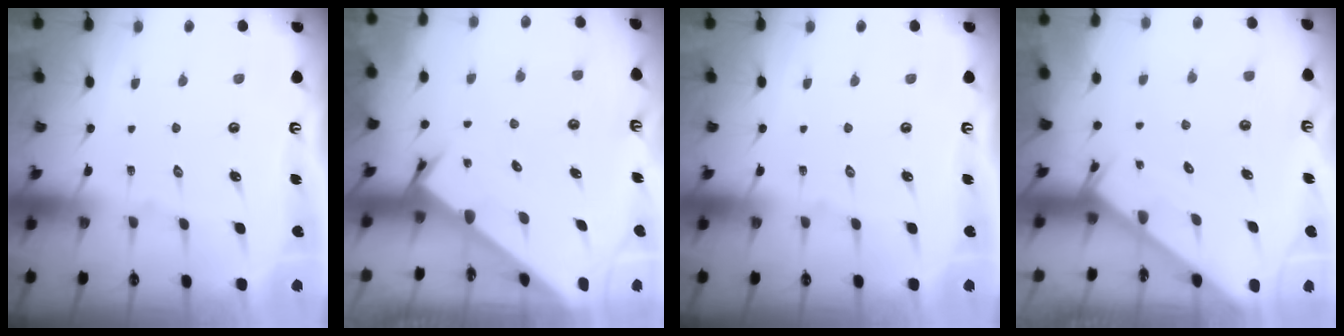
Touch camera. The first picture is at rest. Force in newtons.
{"total": 2.3, "press": 2.3, "slide": 0.1}
{"total": 0.0}
{"total": 2.0, "press": 2.0, "slide": 0.1}